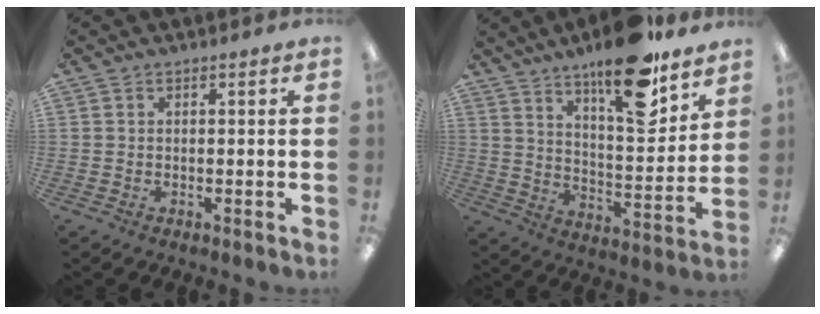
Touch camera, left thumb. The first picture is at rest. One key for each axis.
{"total": 19.0, "fx": 13.8, "fy": 5.9, "fz": 11.6, "tx": -0.170, "ty": -0.089, "tz": 0.227}